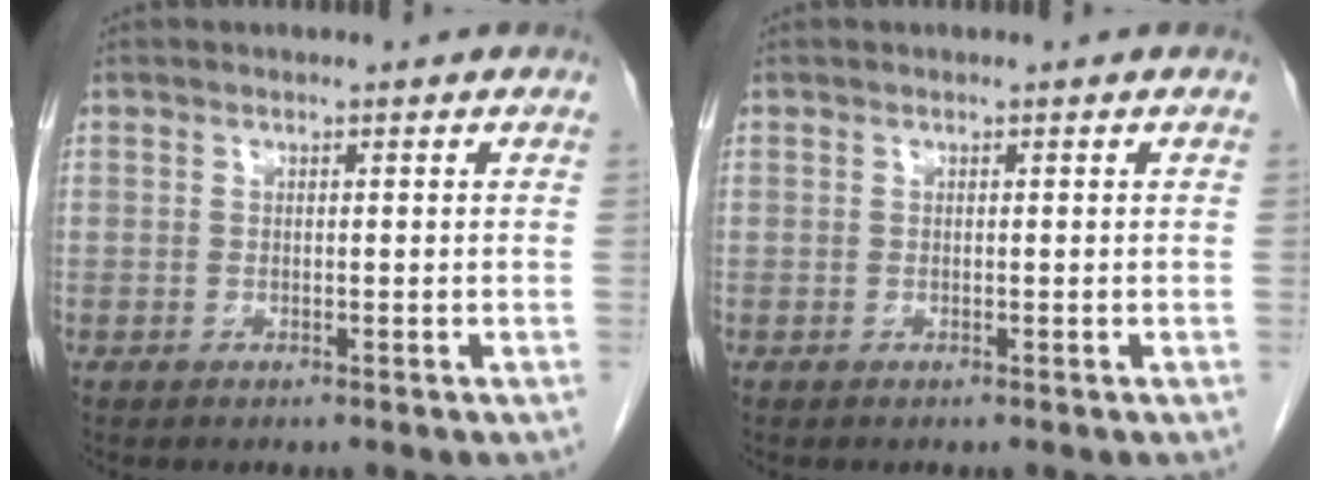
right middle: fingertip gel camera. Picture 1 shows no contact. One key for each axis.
{"total": 0.0}